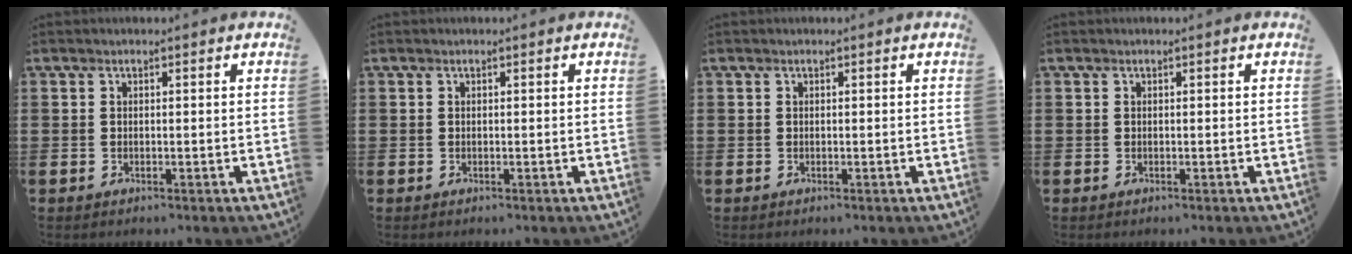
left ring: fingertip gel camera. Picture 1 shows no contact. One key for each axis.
{"total": 0.0}
{"total": 0.0}
{"total": 0.0}